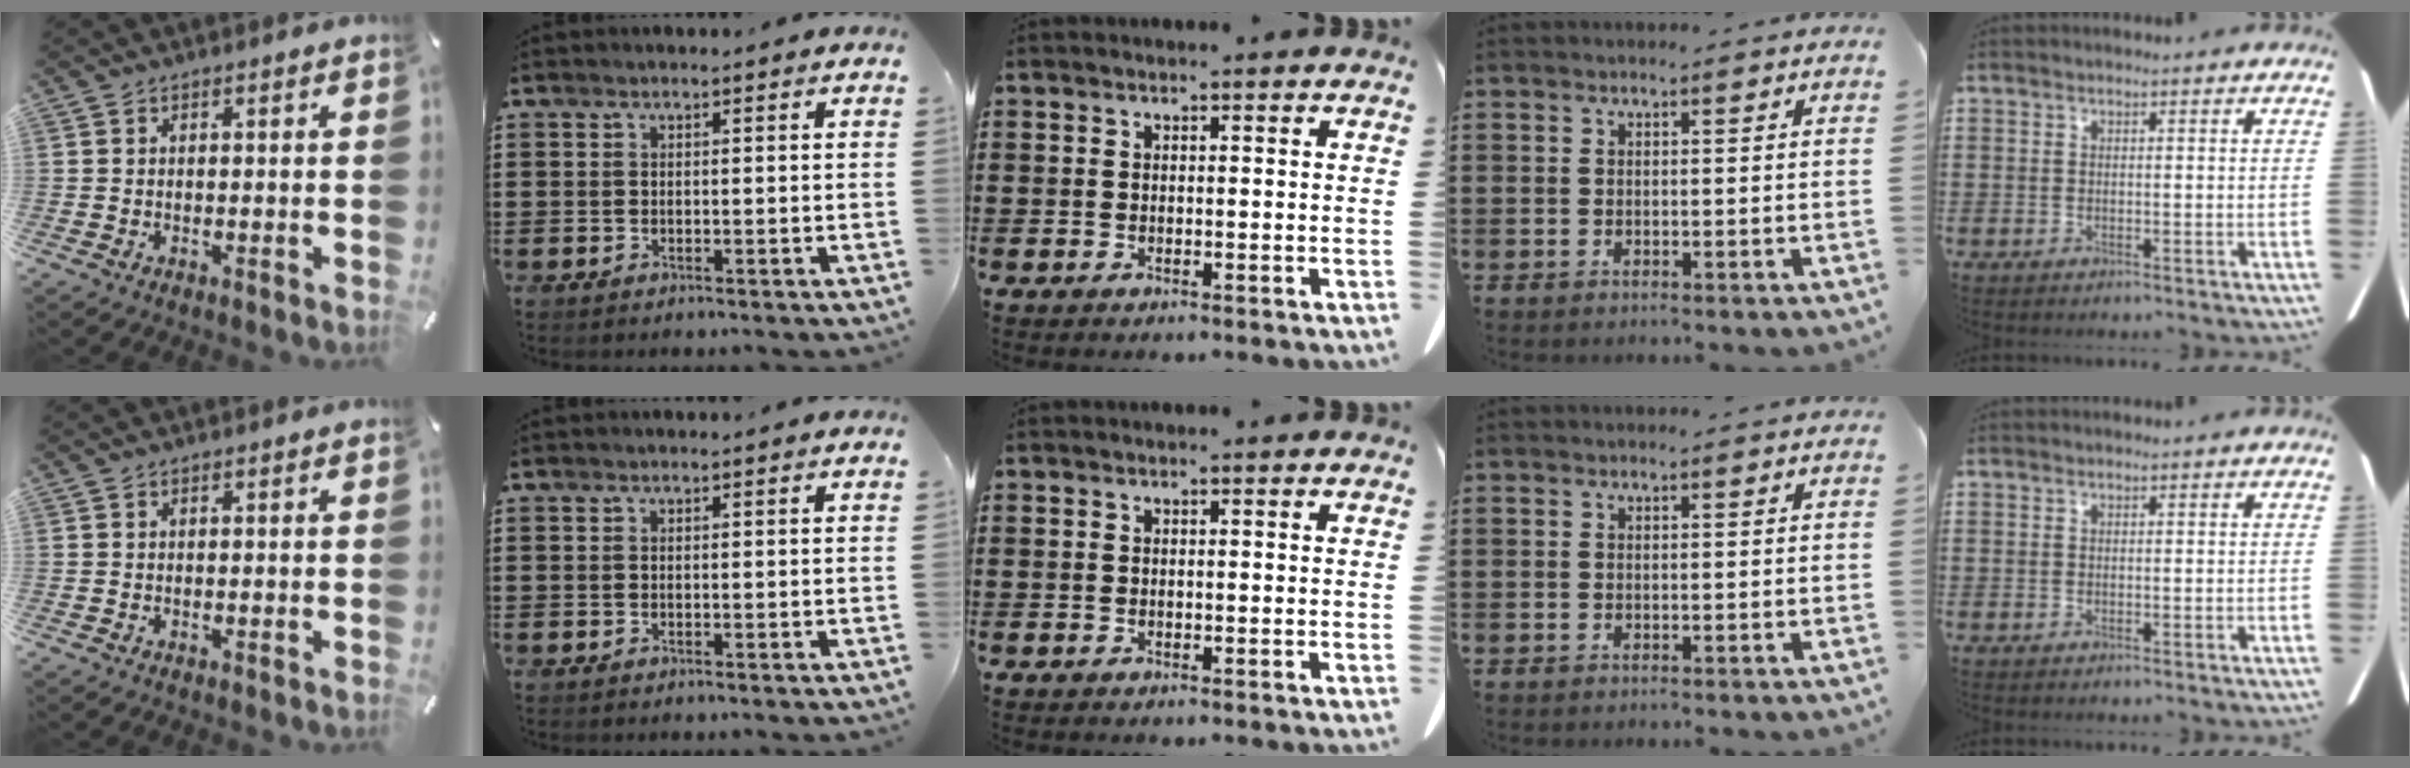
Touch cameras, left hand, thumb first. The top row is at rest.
{}